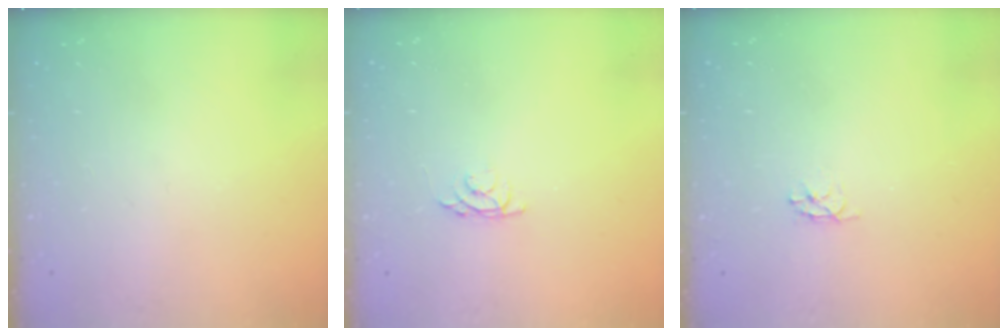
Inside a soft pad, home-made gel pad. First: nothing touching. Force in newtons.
{"total": 3.4, "press": 3.3, "slide": 0.5}
{"total": 2.9, "press": 2.9, "slide": 0.3}